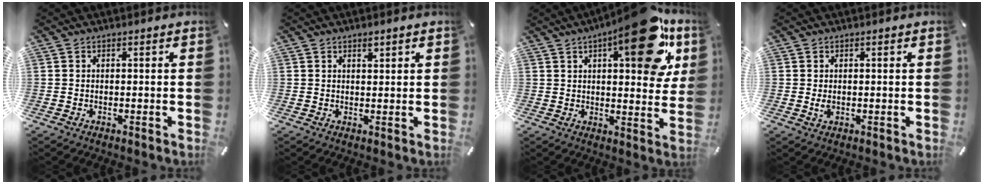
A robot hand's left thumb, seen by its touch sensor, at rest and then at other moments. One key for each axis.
{"total": 1.4, "fx": 1.1, "fy": 0.5, "fz": 0.8, "tx": -0.009, "ty": -0.005, "tz": 0.018}
{"total": 20.8, "fx": 10.6, "fy": 8.0, "fz": 16.1, "tx": -0.206, "ty": -0.057, "tz": 0.159}
{"total": 1.6, "fx": 0.1, "fy": 1.0, "fz": 1.3, "tx": -0.033, "ty": 0.000, "tz": -0.002}